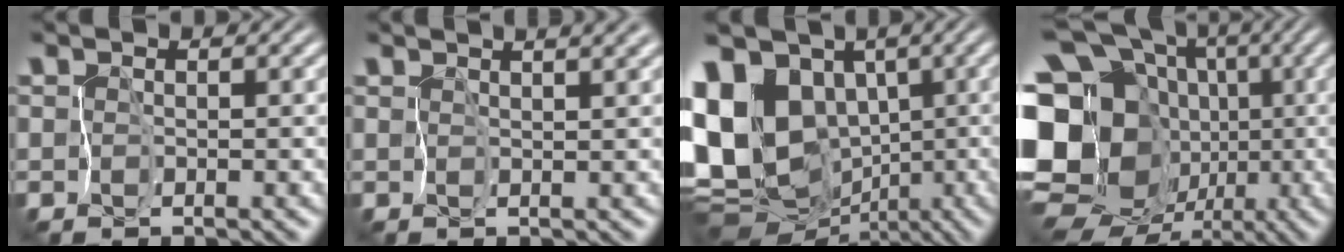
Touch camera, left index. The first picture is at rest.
{"total": 5.6, "force": [3.9, 1.9, 3.6], "torque": [-0.063, 0.032, 0.057]}
{"total": 16.2, "force": [1.5, 12.3, 10.4], "torque": [-0.232, 0.008, 0.050]}
{"total": 20.4, "force": [-2.1, 17.4, 10.5], "torque": [-0.201, 0.015, -0.071]}